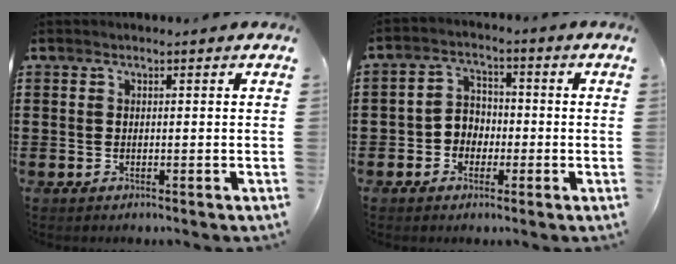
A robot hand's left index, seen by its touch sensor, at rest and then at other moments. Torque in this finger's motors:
{"motor_torque": [0.13, 0.29, 0.23, 0.02]}